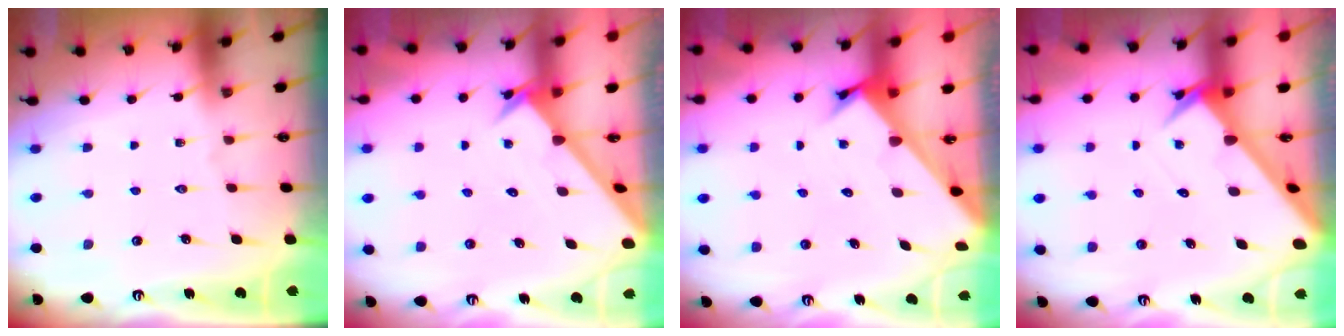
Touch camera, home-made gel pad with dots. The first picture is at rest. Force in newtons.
{"total": 2.6, "press": 2.6, "slide": 0.2}
{"total": 2.7, "press": 2.7, "slide": 0.3}
{"total": 3.2, "press": 3.2, "slide": 0.2}